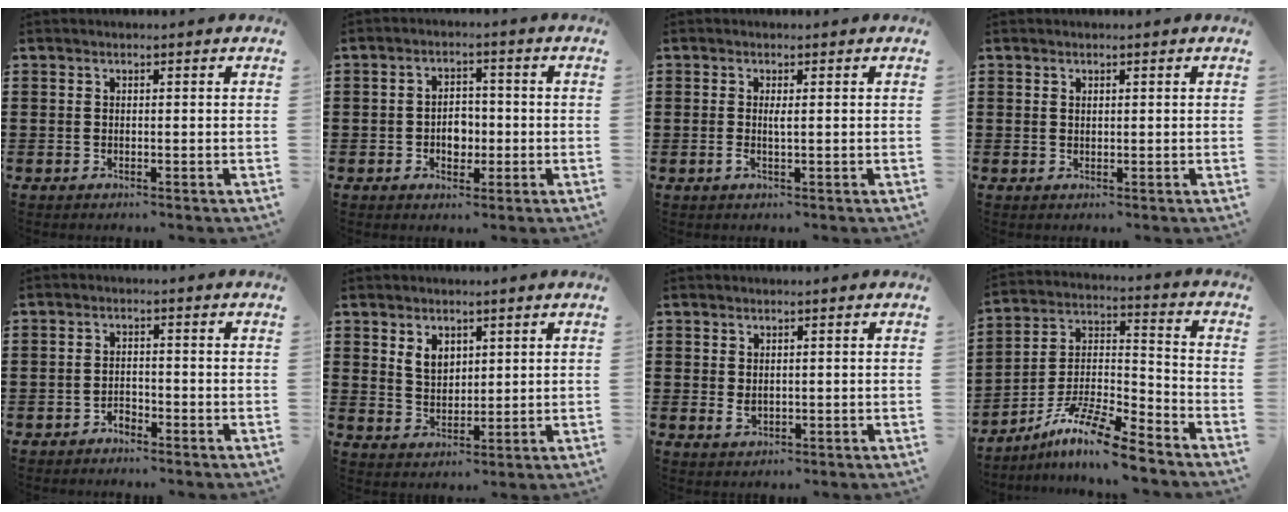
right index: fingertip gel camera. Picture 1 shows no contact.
{"total": 3.7, "force": [-1.0, 2.6, 2.5], "torque": [-0.043, 0.001, -0.022]}
{"total": 1.4, "force": [0.0, 0.1, 1.4], "torque": [-0.035, -0.006, -0.003]}
{"total": 0.6, "force": [0.4, 0.4, 0.3], "torque": [-0.007, 0.001, 0.007]}
{"total": 1.8, "force": [-1.7, 0.6, 0.3], "torque": [-0.014, 0.001, -0.035]}
{"total": 3.9, "force": [2.1, 2.6, 1.9], "torque": [-0.047, 0.009, 0.039]}
{"total": 1.4, "force": [0.2, 0.9, 1.1], "torque": [-0.021, 0.003, 0.005]}
{"total": 10.6, "force": [-8.8, 1.1, 5.9], "torque": [-0.115, 0.009, -0.174]}